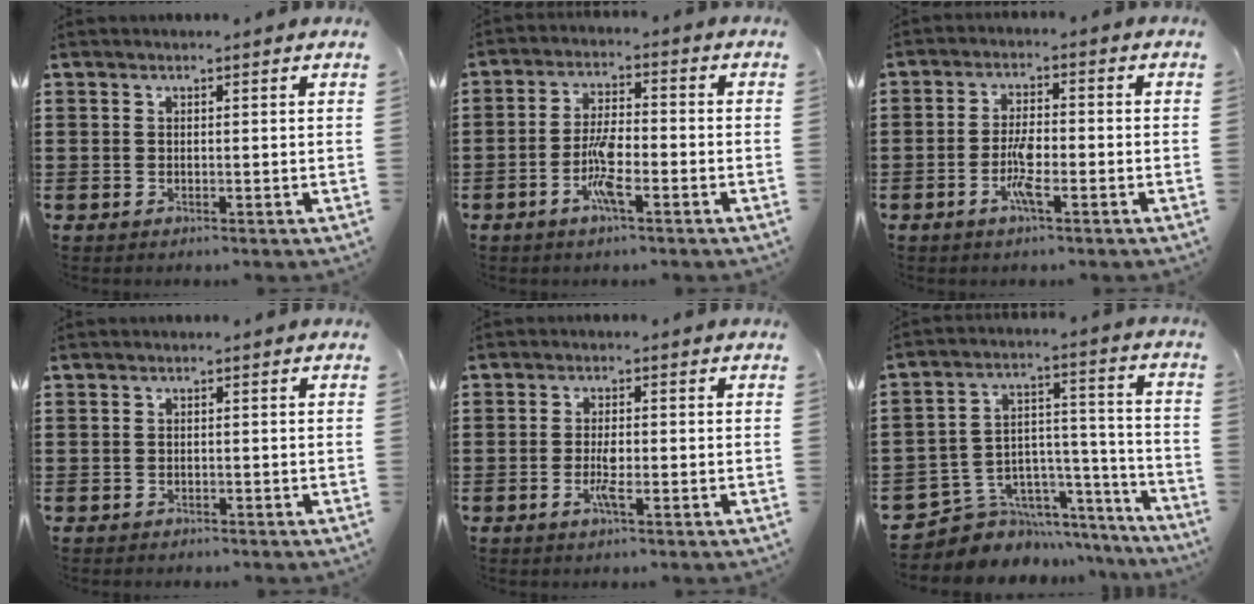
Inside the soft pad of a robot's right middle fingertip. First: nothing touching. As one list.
[{"total": 5.9, "force": [-2.2, 1.5, 5.2], "torque": [-0.121, -0.007, -0.051]}, {"total": 4.6, "force": [-1.6, 1.2, 4.1], "torque": [-0.089, -0.002, -0.036]}, {"total": 0.6, "force": [-0.6, 0.2, 0.0], "torque": [-0.001, 0.001, -0.013]}, {"total": 2.8, "force": [-0.9, 0.7, 2.6], "torque": [-0.053, -0.001, -0.019]}, {"total": 6.5, "force": [-5.1, 4.1, 0.7], "torque": [-0.026, 0.000, -0.092]}]